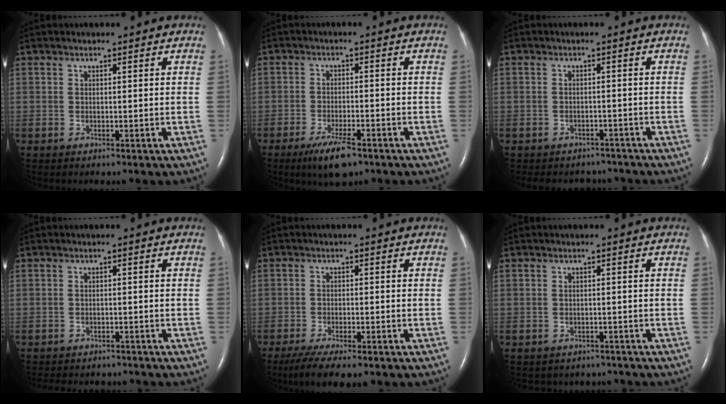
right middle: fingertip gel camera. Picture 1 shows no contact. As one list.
[{"total": 6.3, "force": [-4.1, 1.4, 4.5], "torque": [-0.089, -0.012, -0.067]}, {"total": 6.8, "force": [-6.1, 2.8, 0.8], "torque": [-0.013, 0.005, -0.069]}, {"total": 9.5, "force": [-8.5, 3.1, 2.7], "torque": [-0.051, 0.000, -0.104]}, {"total": 9.7, "force": [-7.7, 1.8, 5.7], "torque": [-0.089, -0.018, -0.115]}, {"total": 5.5, "force": [-4.9, 2.4, 0.0], "torque": [-0.003, 0.009, -0.054]}]